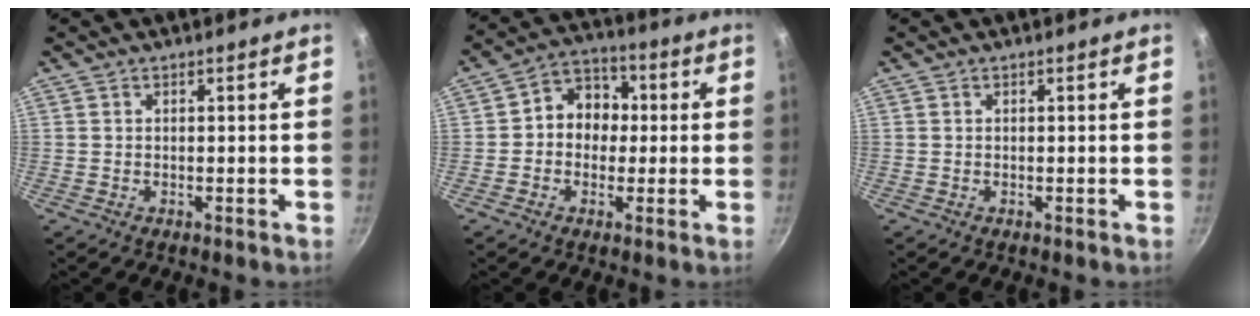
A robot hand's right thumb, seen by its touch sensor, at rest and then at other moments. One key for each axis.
{"total": 9.1, "fx": 0.3, "fy": 7.6, "fz": 4.9, "tx": -0.026, "ty": 0.022, "tz": -0.012}
{"total": 0.0}